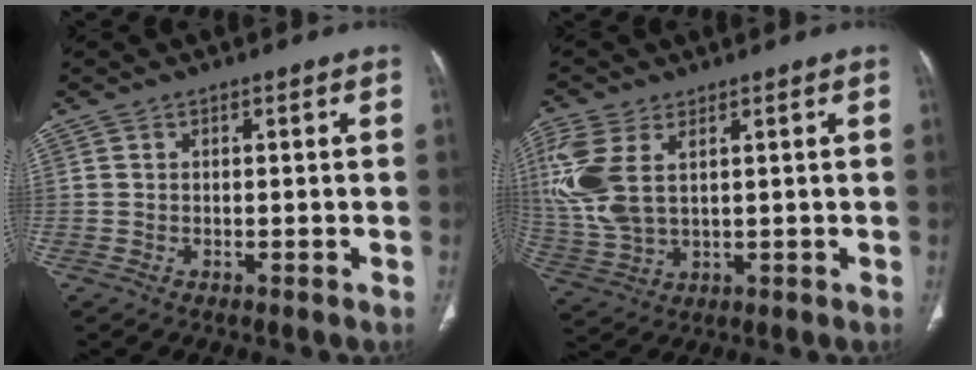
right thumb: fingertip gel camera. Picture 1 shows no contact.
{"total": 12.3, "force": [3.7, 6.8, 9.5], "torque": [-0.245, -0.001, 0.087]}